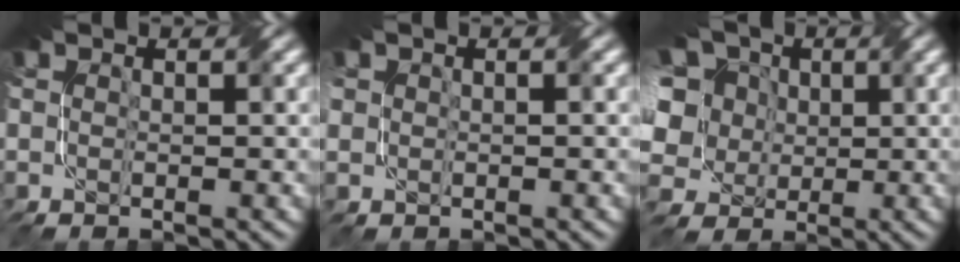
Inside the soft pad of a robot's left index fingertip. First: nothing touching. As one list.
[{"total": 1.3, "force": [0.7, 1.1, 0.1], "torque": [0.008, 0.007, 0.005]}, {"total": 12.9, "force": [5.0, 10.1, 6.3], "torque": [-0.153, 0.048, 0.039]}]